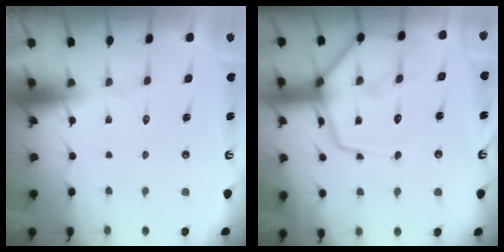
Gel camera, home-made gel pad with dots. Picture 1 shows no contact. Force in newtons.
{"total": 14.3, "press": 14.2, "slide": 1.4}